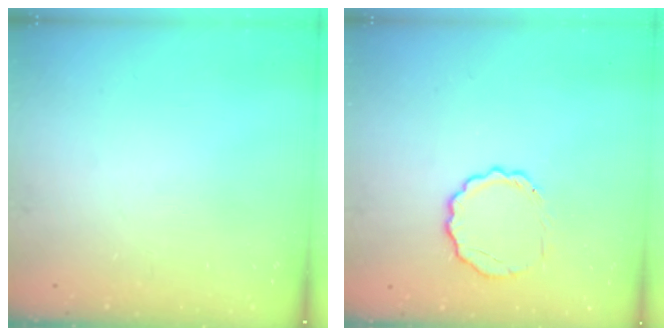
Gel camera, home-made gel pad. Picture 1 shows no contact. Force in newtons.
{"total": 6.2, "press": 6.0, "slide": 1.6}